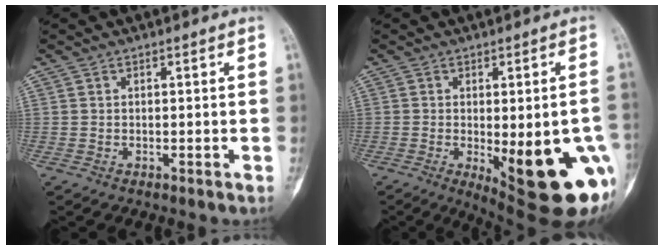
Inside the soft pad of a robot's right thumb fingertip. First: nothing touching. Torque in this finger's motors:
{"motor_torque": [-0.13, 1.69, 1.89, -0.70, 0.01]}